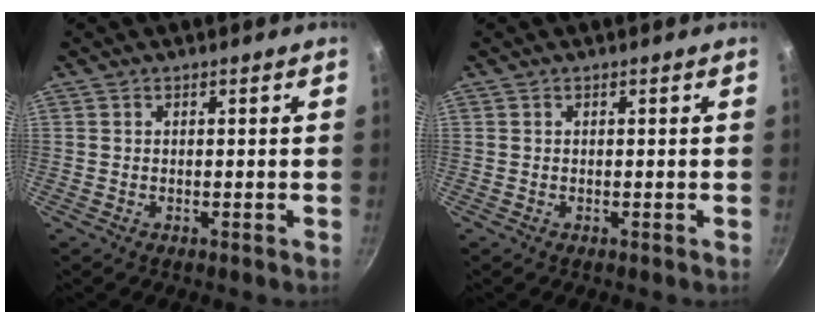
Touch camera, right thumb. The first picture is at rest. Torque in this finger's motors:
{"motor_torque": [-0.02, 0.02, 0.01, 0.01, 0.02]}